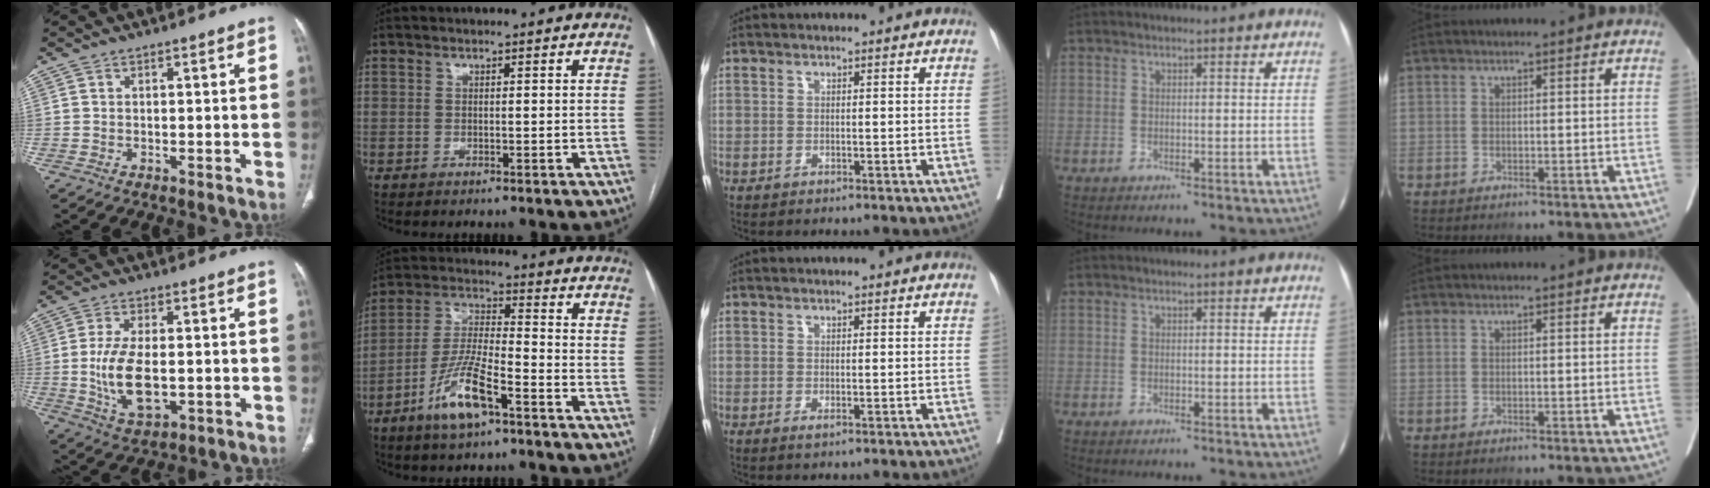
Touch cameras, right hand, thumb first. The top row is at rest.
{"thumb": {"total": 11.2, "force": [-1.1, 5.7, 9.6], "torque": [-0.181, -0.009, -0.012]}, "index": {"total": 10.5, "force": [-5.9, 2.3, 8.4], "torque": [-0.174, -0.003, -0.111]}, "middle": {"total": 0.7, "force": [-0.3, 0.1, 0.6], "torque": [-0.011, -0.003, -0.004]}}